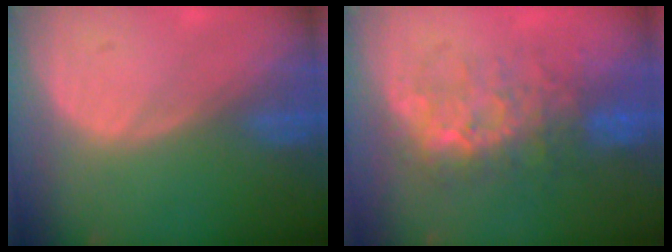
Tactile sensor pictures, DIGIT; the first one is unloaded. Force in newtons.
{"total": 8.1, "press": 7.9, "slide": 1.8}